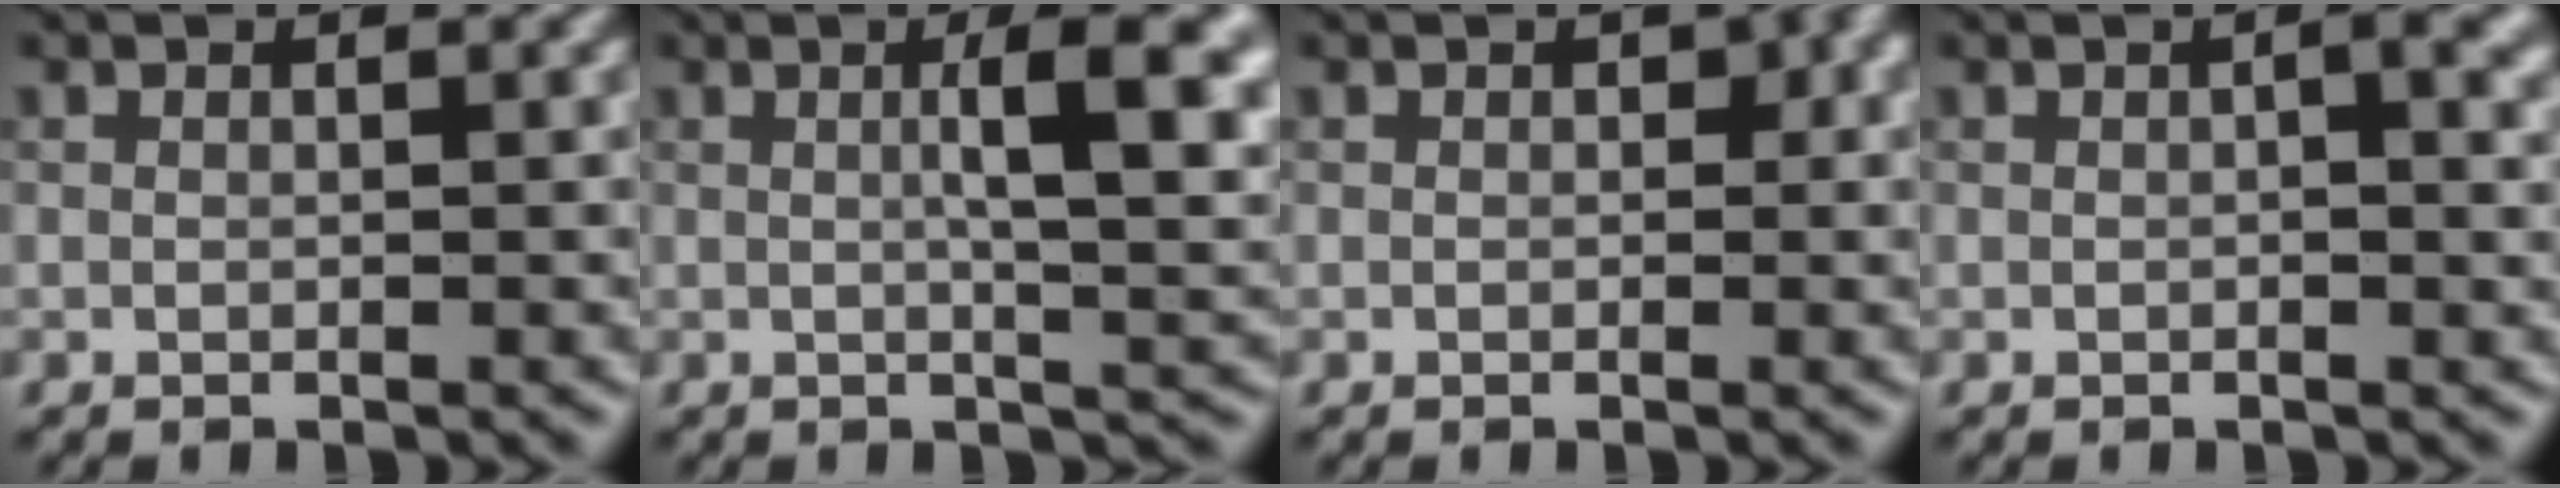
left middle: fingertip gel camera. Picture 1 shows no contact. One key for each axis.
{"total": 7.4, "fx": 1.3, "fy": 2.0, "fz": 7.0, "tx": -0.081, "ty": 0.007, "tz": 0.018}
{"total": 1.4, "fx": 0.2, "fy": 0.9, "fz": 1.0, "tx": -0.010, "ty": 0.000, "tz": 0.000}
{"total": 2.6, "fx": 0.5, "fy": 0.7, "fz": 2.5, "tx": -0.032, "ty": 0.003, "tz": 0.005}